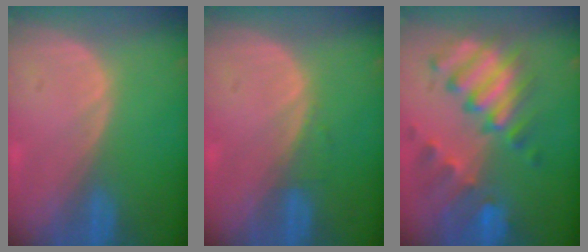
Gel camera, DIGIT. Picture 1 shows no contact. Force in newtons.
{"total": 0.7, "press": 0.7, "slide": 0.1}
{"total": 10.5, "press": 9.1, "slide": 5.2}